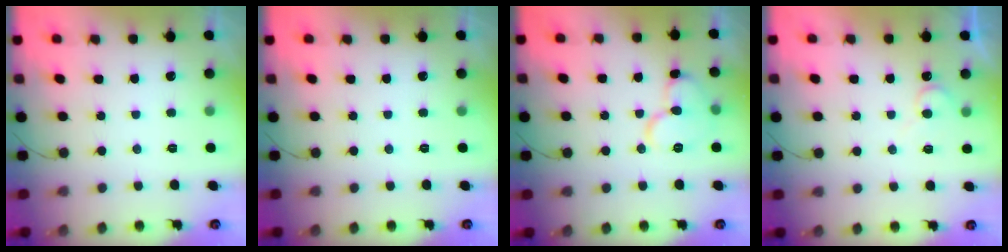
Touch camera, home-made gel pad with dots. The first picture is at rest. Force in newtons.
{"total": 0.0}
{"total": 11.4, "press": 11.3, "slide": 1.2}
{"total": 5.0, "press": 4.9, "slide": 0.4}